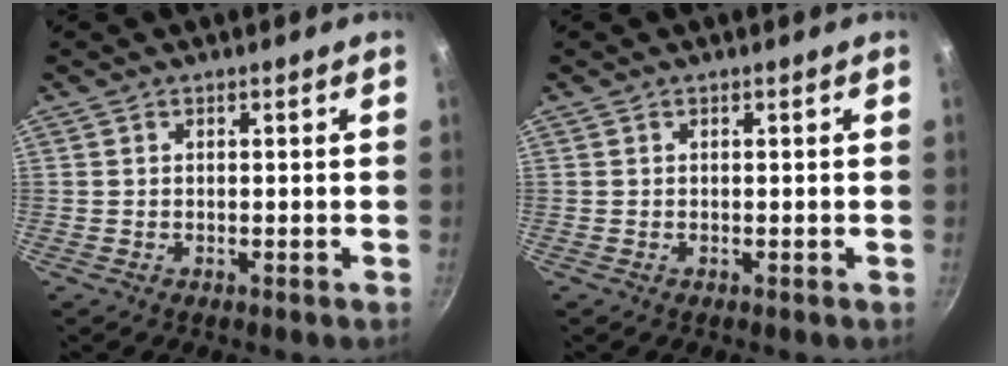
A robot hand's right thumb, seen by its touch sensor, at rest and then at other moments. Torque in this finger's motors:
{"motor_torque": [0.00, 0.00, 0.00, 0.00, 0.00]}